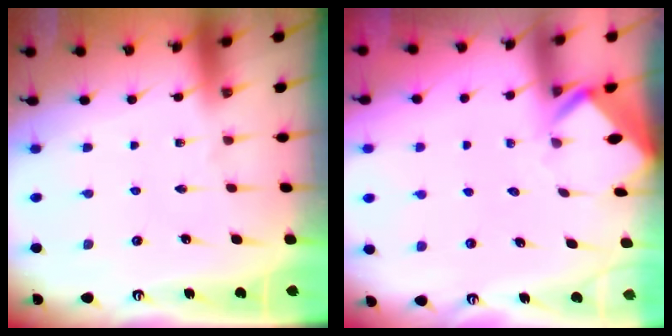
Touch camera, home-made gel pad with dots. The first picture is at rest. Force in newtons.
{"total": 2.5, "press": 2.4, "slide": 0.3}